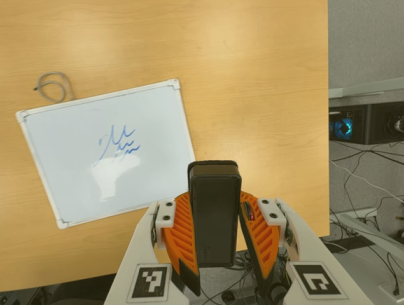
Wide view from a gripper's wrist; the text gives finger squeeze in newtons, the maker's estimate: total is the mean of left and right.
{"total": 8.9, "left": 7.4, "right": 10.4}